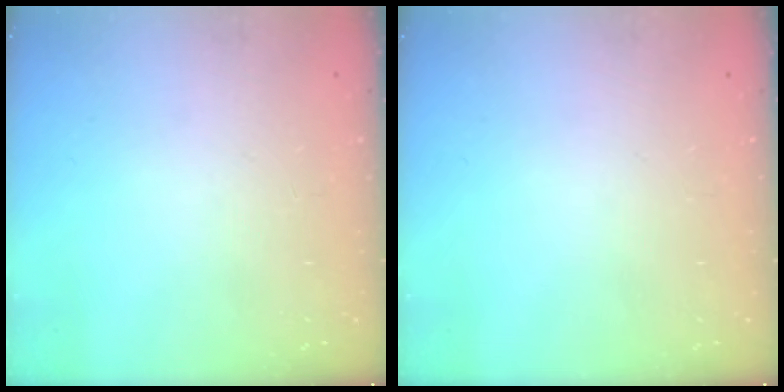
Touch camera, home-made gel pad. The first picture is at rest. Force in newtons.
{"total": 0.0}